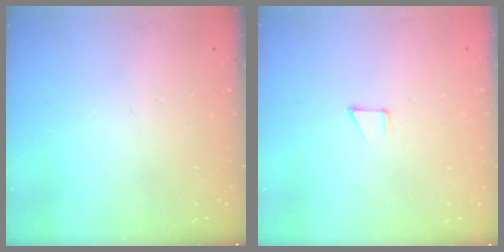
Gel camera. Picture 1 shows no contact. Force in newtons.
{"total": 2.8, "press": 2.8, "slide": 0.2}